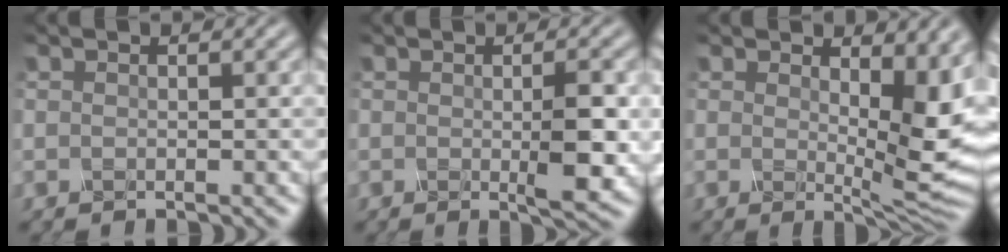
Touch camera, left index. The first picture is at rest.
{"total": 3.4, "force": [-0.4, 0.5, 3.3], "torque": [-0.065, -0.003, -0.002]}
{"total": 10.2, "force": [0.9, 4.5, 9.2], "torque": [-0.132, -0.002, 0.024]}